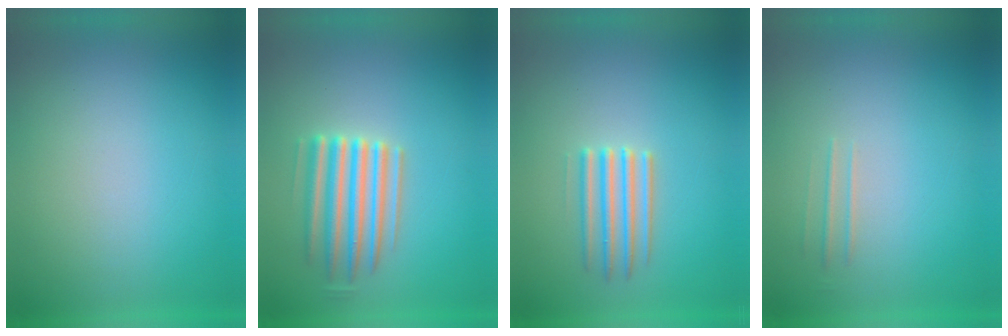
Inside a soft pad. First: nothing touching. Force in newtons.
{"total": 5.6}
{"total": 2.7}
{"total": 1.5}